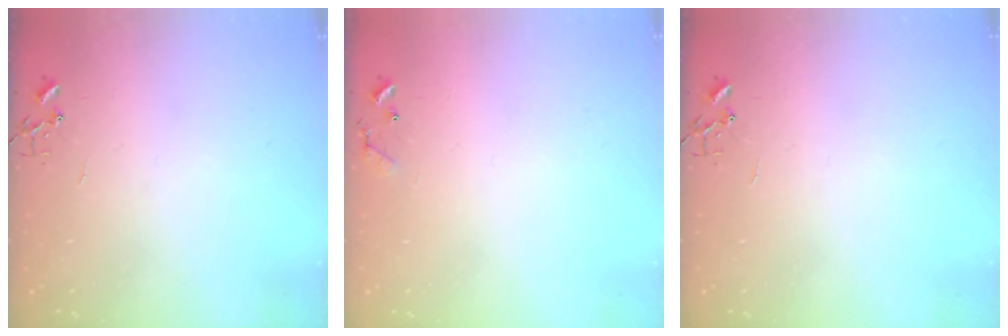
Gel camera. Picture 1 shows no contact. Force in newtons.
{"total": 7.7, "press": 7.7, "slide": 0.5}
{"total": 0.0}